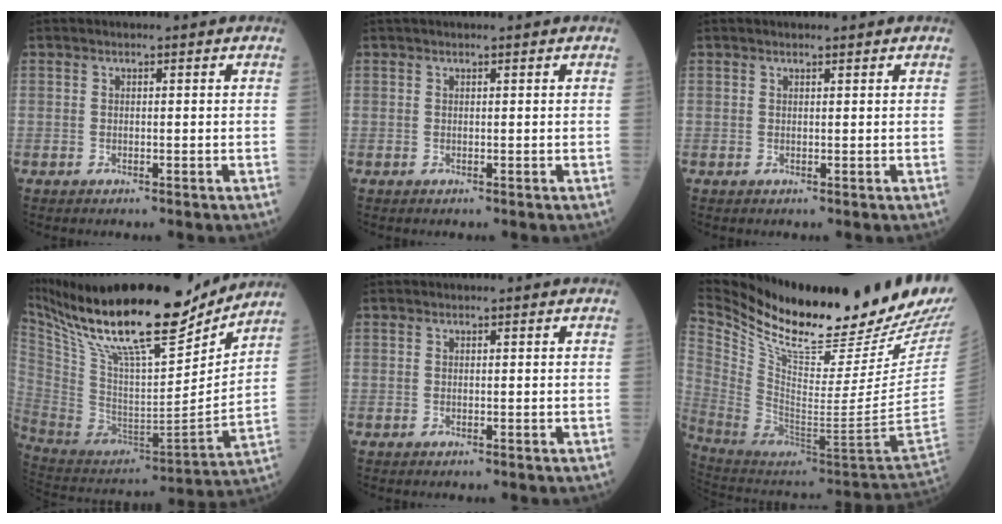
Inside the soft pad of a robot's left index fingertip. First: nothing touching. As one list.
[{"total": 2.7, "force": [2.3, 0.2, 1.4], "torque": [-0.016, 0.031, 0.032]}, {"total": 1.5, "force": [1.2, 0.2, 0.8], "torque": [-0.013, 0.011, 0.019]}, {"total": 26.6, "force": [20.7, 5.4, 15.8], "torque": [-0.299, -0.002, 0.349]}, {"total": 0.0}, {"total": 33.3, "force": [27.5, 2.8, 18.6], "torque": [-0.336, -0.092, 0.414]}]